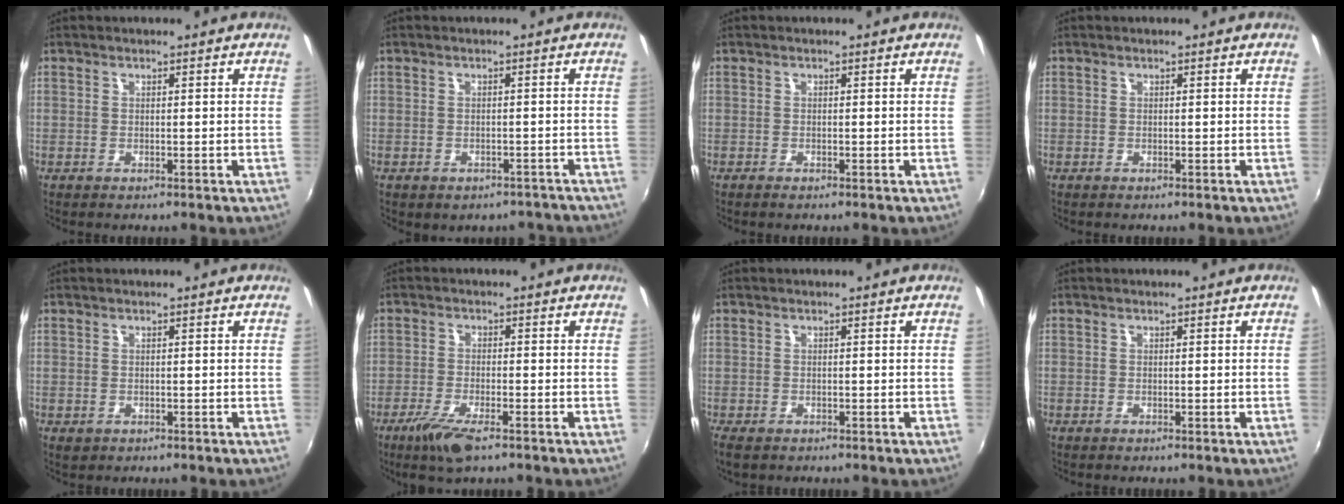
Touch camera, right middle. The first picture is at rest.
{"total": 6.8, "force": [-5.5, 3.4, 2.0], "torque": [-0.038, 0.000, -0.050]}
{"total": 0.6, "force": [-0.5, 0.2, 0.2], "torque": [-0.005, -0.003, -0.012]}
{"total": 0.0}
{"total": 1.1, "force": [-0.4, 0.8, 0.5], "torque": [-0.009, -0.002, -0.005]}
{"total": 6.9, "force": [-4.6, 1.7, 4.8], "torque": [-0.119, -0.020, -0.088]}
{"total": 3.4, "force": [-2.3, 1.5, 1.9], "torque": [-0.042, -0.014, -0.038]}
{"total": 0.0}